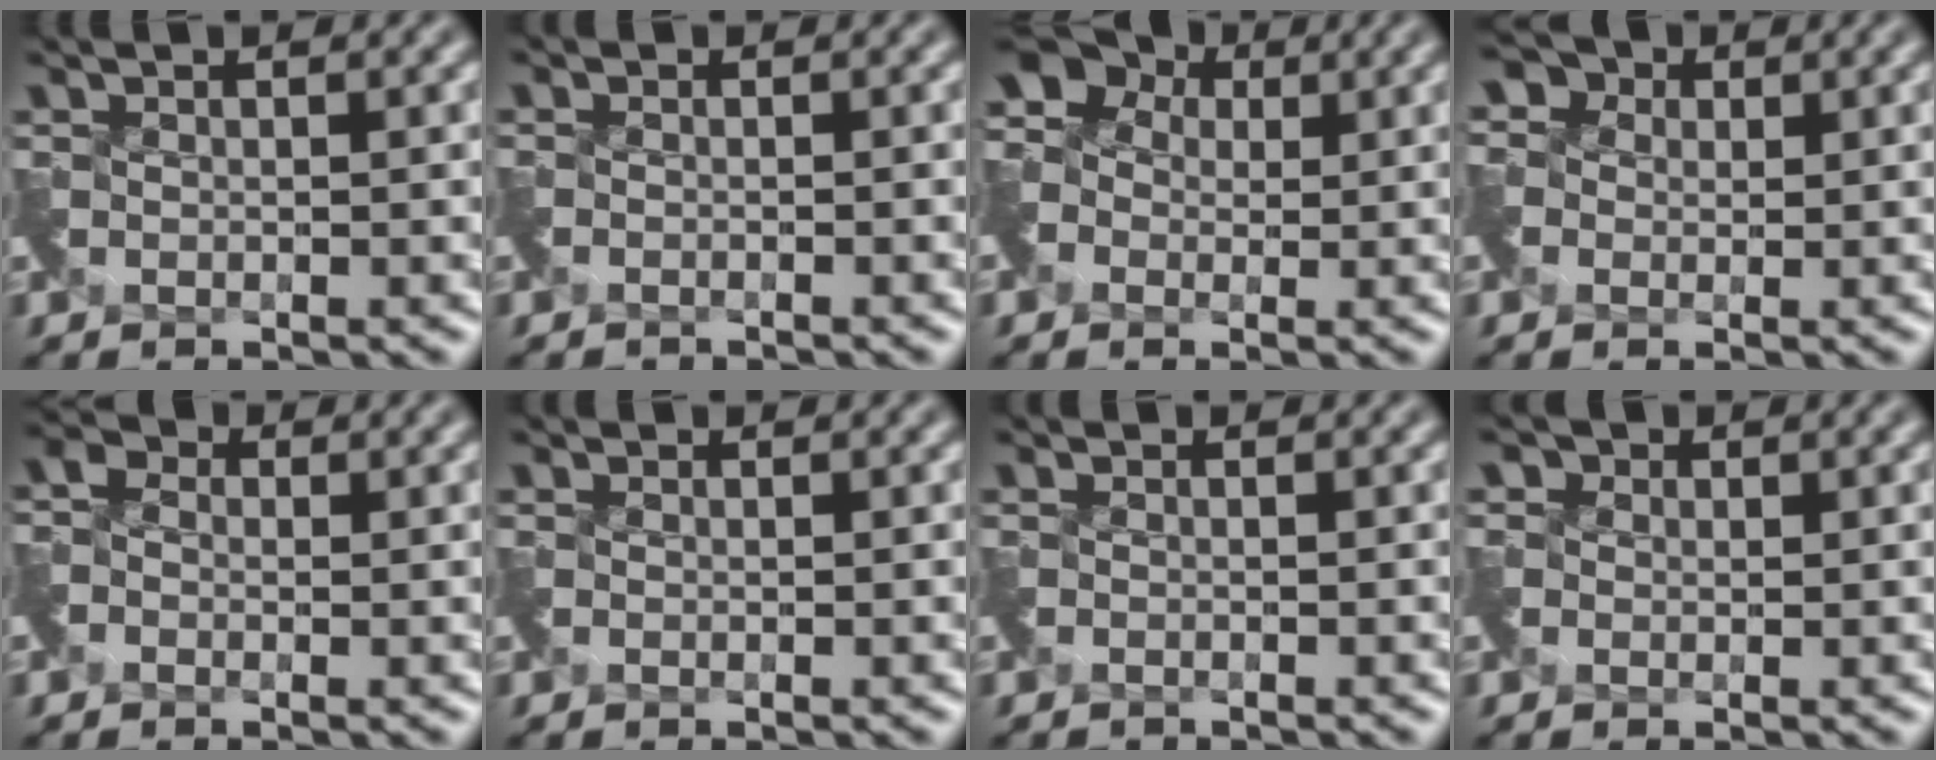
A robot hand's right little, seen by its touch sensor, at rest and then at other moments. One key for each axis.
{"total": 1.6, "fx": -1.5, "fy": -0.1, "fz": -0.6, "tx": 0.011, "ty": -0.017, "tz": -0.031}
{"total": 4.2, "fx": -0.1, "fy": 3.9, "fz": 1.5, "tx": -0.035, "ty": 0.016, "tz": -0.002}
{"total": 2.1, "fx": -0.4, "fy": 2.0, "fz": -0.4, "tx": 0.004, "ty": 0.008, "tz": -0.006}
{"total": 1.7, "fx": -1.2, "fy": 0.6, "fz": -1.1, "tx": 0.016, "ty": -0.002, "tz": -0.028}
{"total": 0.5, "fx": -0.3, "fy": -0.1, "fz": -0.4, "tx": 0.005, "ty": -0.003, "tz": -0.006}
{"total": 1.3, "fx": -1.1, "fy": -0.2, "fz": -0.7, "tx": 0.013, "ty": -0.014, "tz": -0.024}
{"total": 1.4, "fx": -0.5, "fy": 0.5, "fz": -1.2, "tx": 0.019, "ty": -0.002, "tz": -0.007}